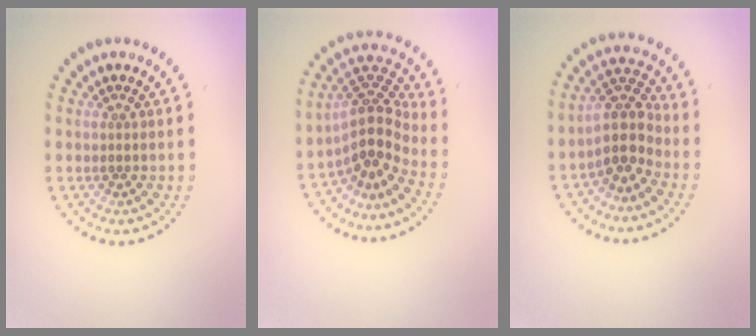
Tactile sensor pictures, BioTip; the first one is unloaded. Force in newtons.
{"total": 4.4, "press": 3.1, "slide": 3.1}
{"total": 3.9, "press": 3.1, "slide": 2.3}